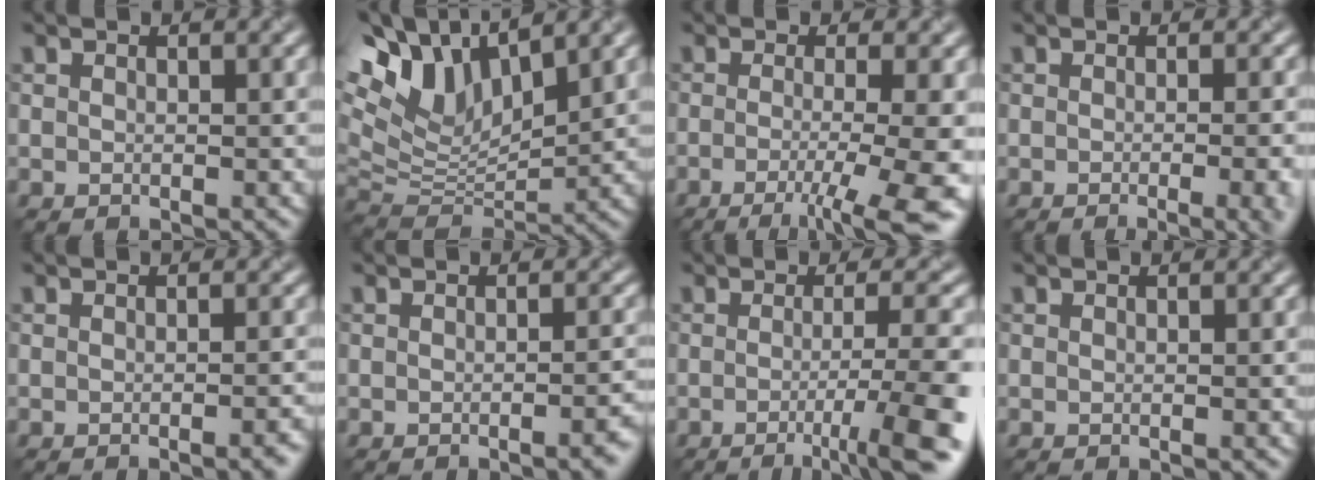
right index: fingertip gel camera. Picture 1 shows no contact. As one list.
[{"total": 9.7, "force": [5.9, 4.2, 6.5], "torque": [-0.141, 0.018, 0.105]}, {"total": 8.0, "force": [-3.0, 1.7, 7.2], "torque": [-0.095, -0.014, -0.045]}, {"total": 8.4, "force": [-2.5, 3.6, 7.1], "torque": [-0.030, -0.002, -0.017]}, {"total": 2.4, "force": [-1.0, 0.7, 2.1], "torque": [-0.014, 0.000, -0.018]}, {"total": 2.8, "force": [-1.1, 0.8, 2.5], "torque": [-0.016, 0.003, -0.021]}, {"total": 7.8, "force": [-2.5, 1.2, 7.3], "torque": [-0.098, -0.003, -0.043]}, {"total": 0.8, "force": [-0.2, 0.2, 0.7], "torque": [-0.004, 0.000, -0.006]}]